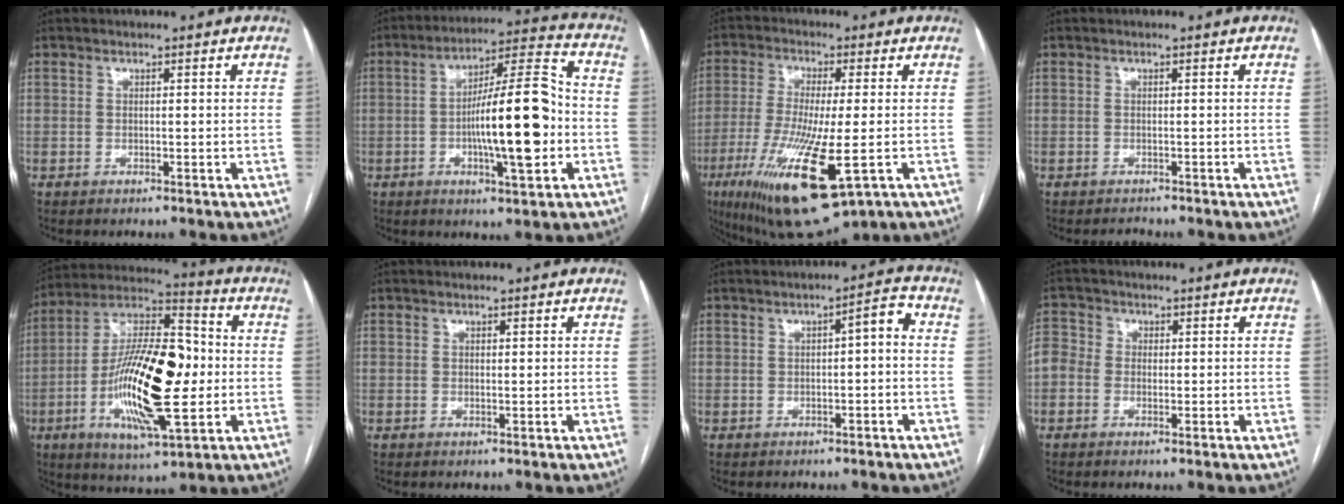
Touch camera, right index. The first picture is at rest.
{"total": 15.5, "force": [-2.6, 2.5, 15.1], "torque": [-0.247, 0.015, -0.040]}
{"total": 16.7, "force": [-6.1, 2.7, 15.3], "torque": [-0.311, -0.049, -0.099]}
{"total": 1.1, "force": [-1.1, 0.1, -0.3], "torque": [0.004, -0.003, -0.014]}
{"total": 21.0, "force": [-2.6, 5.9, 20.0], "torque": [-0.379, 0.009, -0.046]}
{"total": 0.0}
{"total": 3.2, "force": [-0.2, 0.7, 3.1], "torque": [-0.043, 0.020, -0.004]}
{"total": 5.5, "force": [-0.4, 5.1, 1.9], "torque": [-0.049, 0.025, -0.016]}